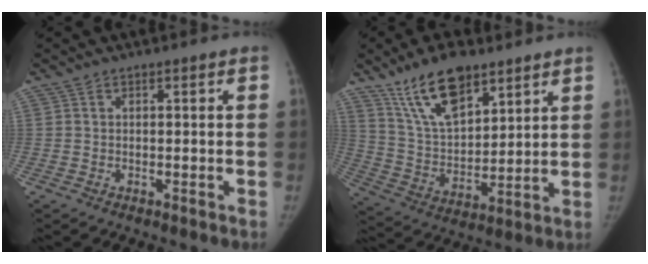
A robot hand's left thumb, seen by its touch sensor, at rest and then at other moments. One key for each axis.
{"total": 15.9, "fx": 10.6, "fy": 6.9, "fz": 9.6, "tx": -0.143, "ty": -0.049, "tz": 0.204}